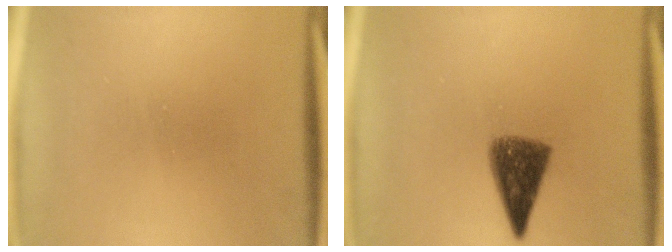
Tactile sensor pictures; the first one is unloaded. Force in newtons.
{"total": 8.0}